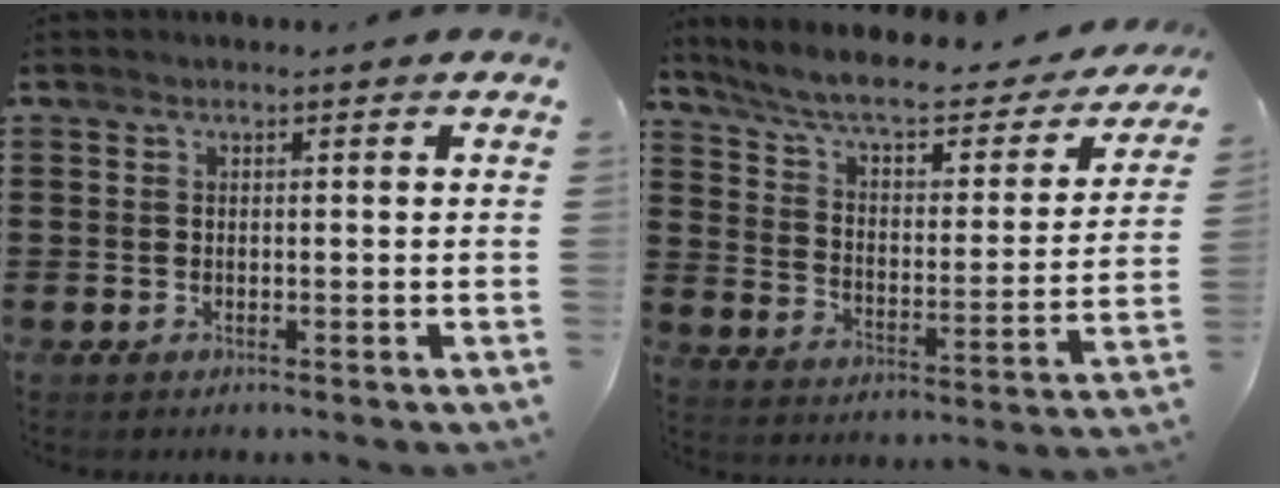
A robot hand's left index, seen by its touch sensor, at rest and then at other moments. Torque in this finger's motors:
{"motor_torque": [2.14, 0.00, 0.67, 0.16]}